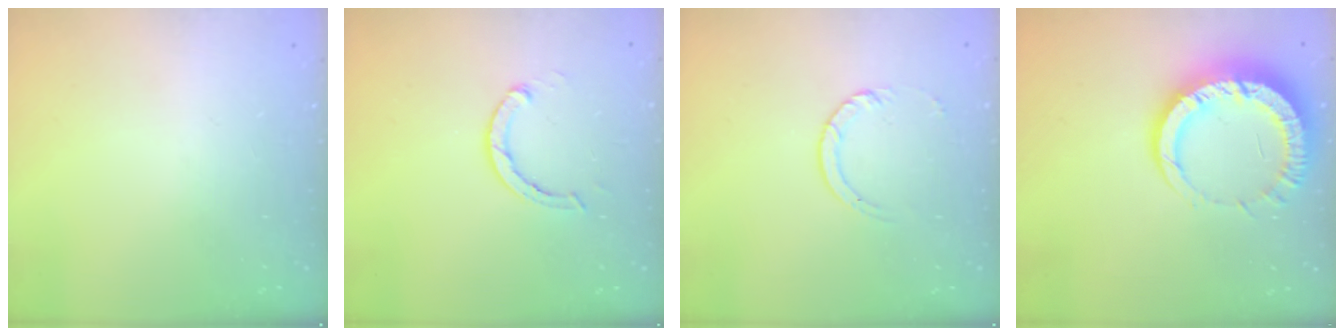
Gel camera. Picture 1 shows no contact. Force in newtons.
{"total": 2.9, "press": 2.8, "slide": 0.5}
{"total": 3.0, "press": 2.9, "slide": 0.4}
{"total": 12.4, "press": 12.4, "slide": 1.2}